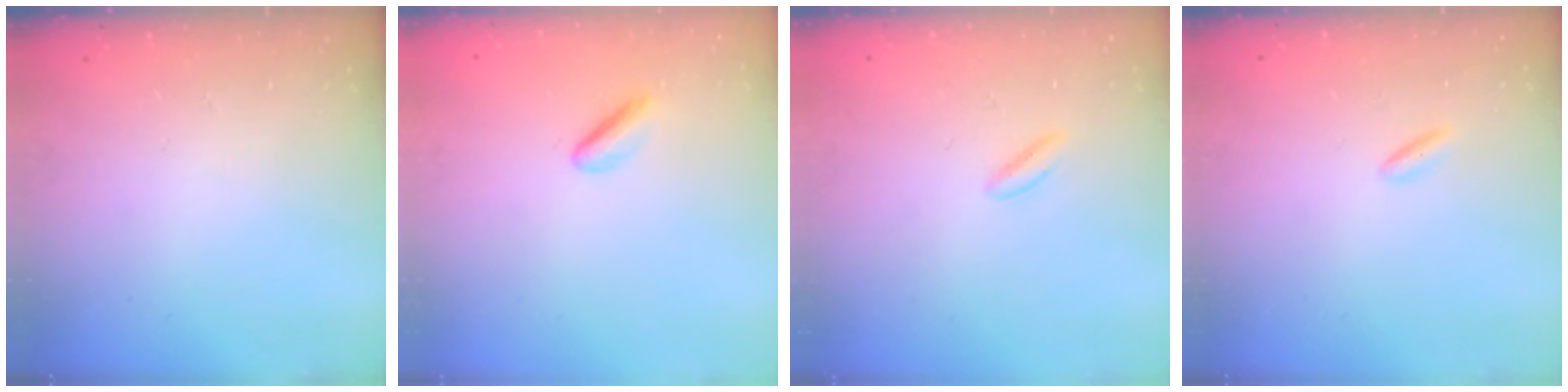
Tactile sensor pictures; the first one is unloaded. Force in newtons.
{"total": 2.9, "press": 2.8, "slide": 0.8}
{"total": 2.1, "press": 1.9, "slide": 0.9}
{"total": 2.0, "press": 1.9, "slide": 0.6}